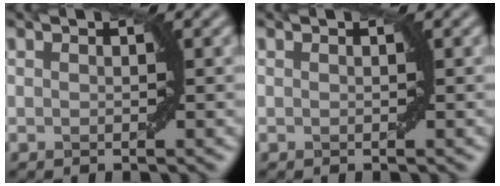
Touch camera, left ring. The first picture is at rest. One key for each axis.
{"total": 0.0}